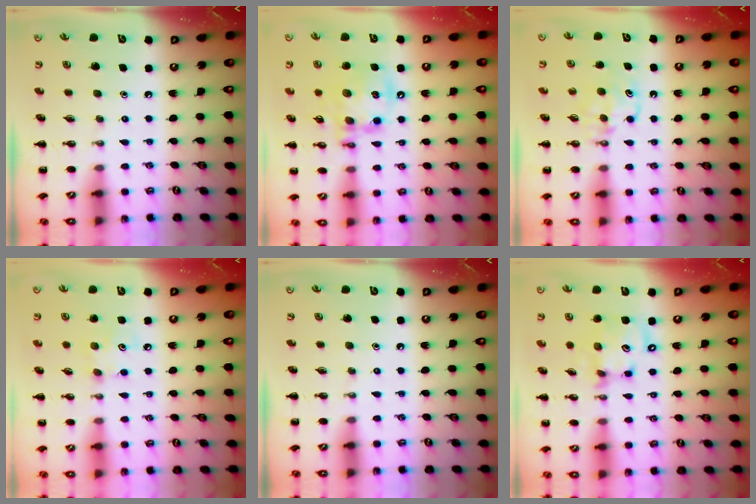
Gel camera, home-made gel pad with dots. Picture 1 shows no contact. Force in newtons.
{"total": 14.2, "press": 13.9, "slide": 3.1}
{"total": 5.7, "press": 5.5, "slide": 1.6}
{"total": 3.9, "press": 3.8, "slide": 0.7}
{"total": 0.0}
{"total": 11.2, "press": 11.0, "slide": 1.9}